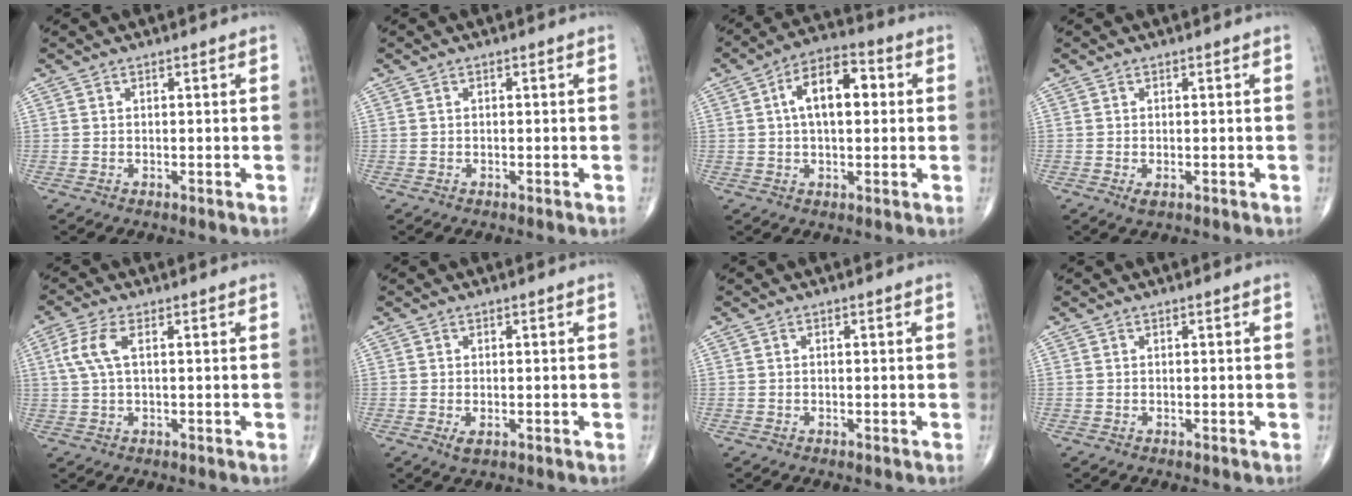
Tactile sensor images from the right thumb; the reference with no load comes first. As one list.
[{"total": 0.0}, {"total": 10.9, "force": [1.9, 5.8, 9.1], "torque": [-0.134, 0.024, 0.022]}, {"total": 1.5, "force": [-0.5, 0.7, 1.2], "torque": [-0.025, -0.004, -0.009]}, {"total": 5.5, "force": [1.4, 2.0, 4.9], "torque": [-0.134, 0.012, 0.030]}, {"total": 1.8, "force": [-0.6, 0.9, 1.5], "torque": [-0.031, -0.004, -0.009]}, {"total": 0.0}, {"total": 0.0}]